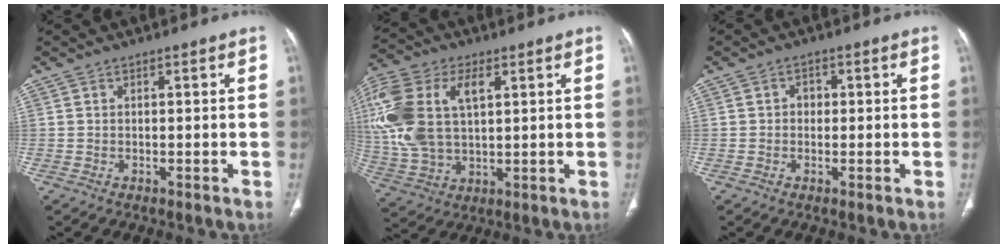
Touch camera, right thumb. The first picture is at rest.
{"total": 20.5, "force": [5.0, 12.1, 15.8], "torque": [-0.368, 0.006, 0.095]}
{"total": 1.7, "force": [0.0, 1.4, 0.9], "torque": [-0.003, 0.005, -0.005]}